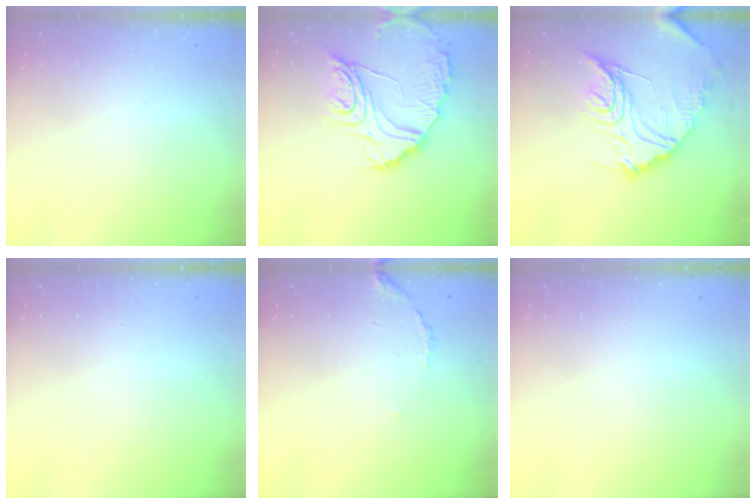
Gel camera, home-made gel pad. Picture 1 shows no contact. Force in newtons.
{"total": 19.0, "press": 19.0, "slide": 1.6}
{"total": 19.4, "press": 19.3, "slide": 1.8}
{"total": 0.0}
{"total": 8.1, "press": 8.1, "slide": 0.4}
{"total": 0.0}